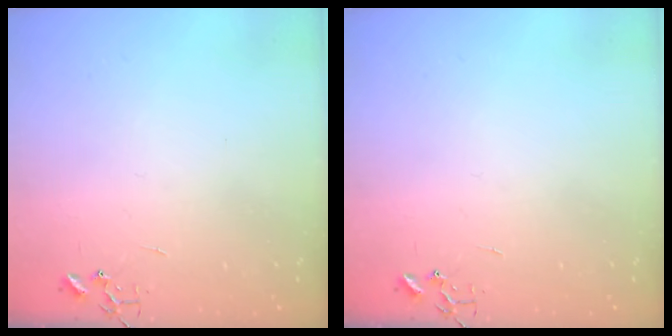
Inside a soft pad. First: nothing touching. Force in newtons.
{"total": 0.0}